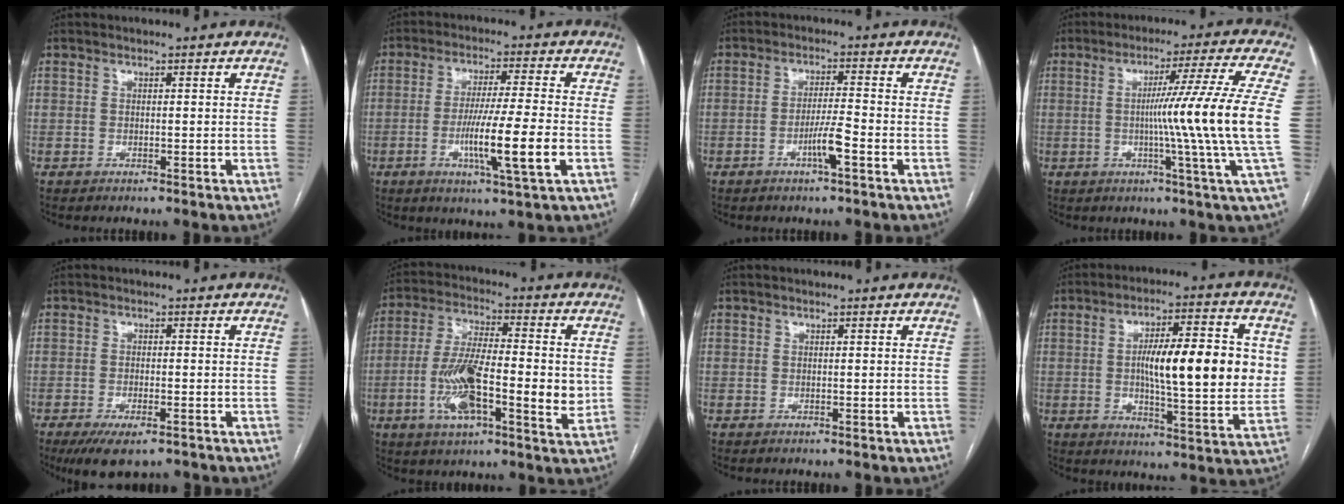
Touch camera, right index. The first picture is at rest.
{"total": 10.9, "force": [-3.1, -0.5, 10.4], "torque": [-0.189, -0.015, -0.058]}
{"total": 4.4, "force": [-2.1, -0.1, 3.9], "torque": [-0.073, -0.004, -0.040]}
{"total": 13.9, "force": [-0.8, -3.6, 13.4], "torque": [-0.203, -0.014, -0.014]}
{"total": 6.8, "force": [-4.8, 2.2, 4.4], "torque": [-0.071, -0.011, -0.075]}
{"total": 14.8, "force": [-2.4, 4.2, 14.0], "torque": [-0.262, 0.002, -0.047]}
{"total": 0.0}
{"total": 16.3, "force": [1.6, 3.3, 15.9], "torque": [-0.243, 0.013, 0.022]}